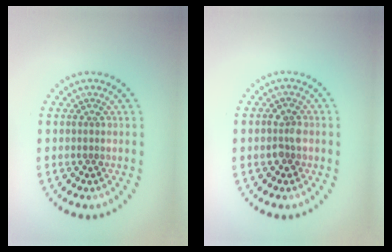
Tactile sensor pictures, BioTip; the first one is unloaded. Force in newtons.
{"total": 1.6, "press": 1.5, "slide": 0.5}